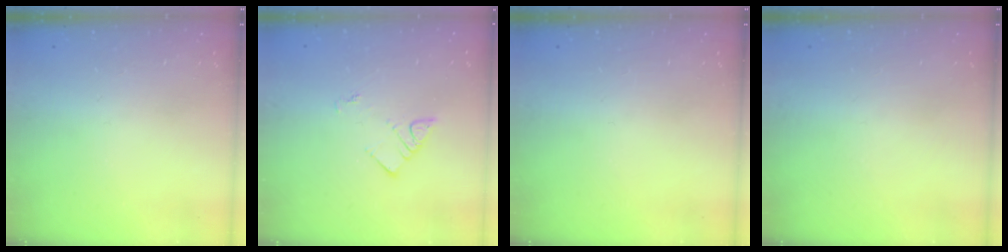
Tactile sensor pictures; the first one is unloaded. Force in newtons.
{"total": 3.5, "press": 3.5, "slide": 0.4}
{"total": 0.0}
{"total": 0.0}